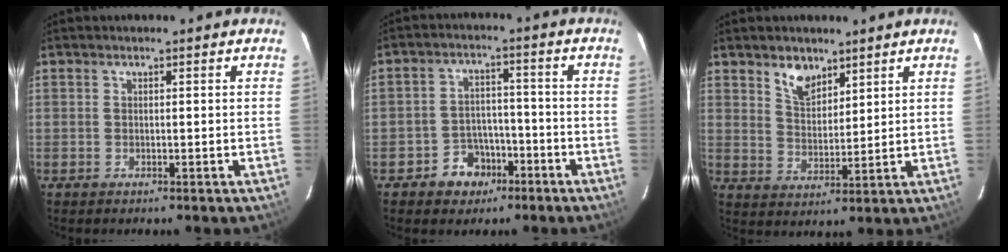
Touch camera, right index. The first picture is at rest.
{"total": 6.8, "force": [-4.0, 5.3, 1.5], "torque": [-0.043, 0.020, -0.053]}
{"total": 6.0, "force": [4.3, 3.2, 2.7], "torque": [-0.041, 0.004, 0.083]}